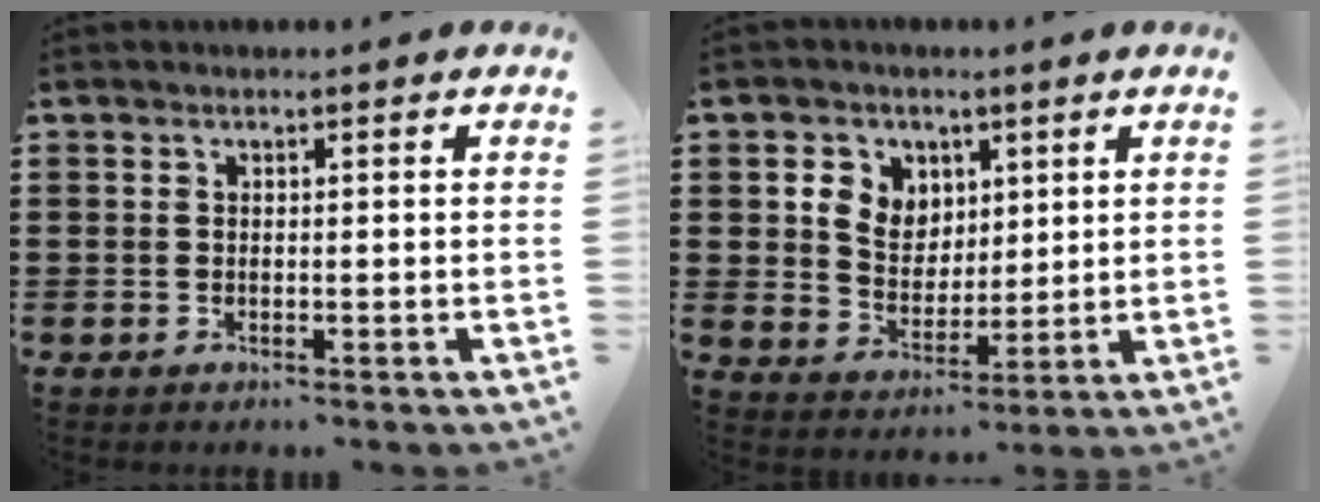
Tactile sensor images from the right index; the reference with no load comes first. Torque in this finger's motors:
{"motor_torque": [0.42, -0.13, 0.58, 0.09]}